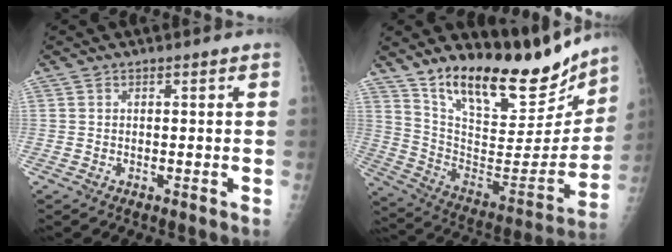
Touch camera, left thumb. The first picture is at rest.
{"total": 24.0, "force": [18.9, 8.6, 12.1], "torque": [-0.153, -0.105, 0.309]}